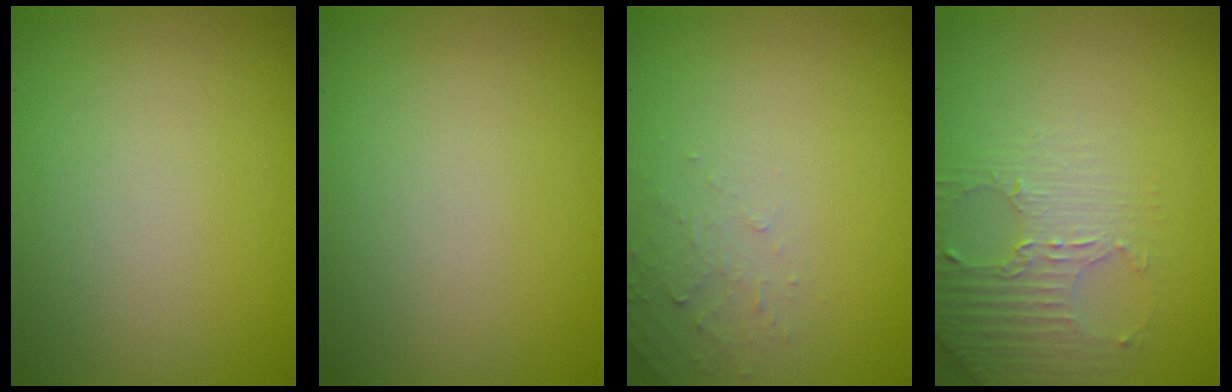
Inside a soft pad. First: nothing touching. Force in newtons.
{"total": 0.0}
{"total": 1.4, "press": 1.4, "slide": 0.2}
{"total": 3.5, "press": 3.4, "slide": 0.8}